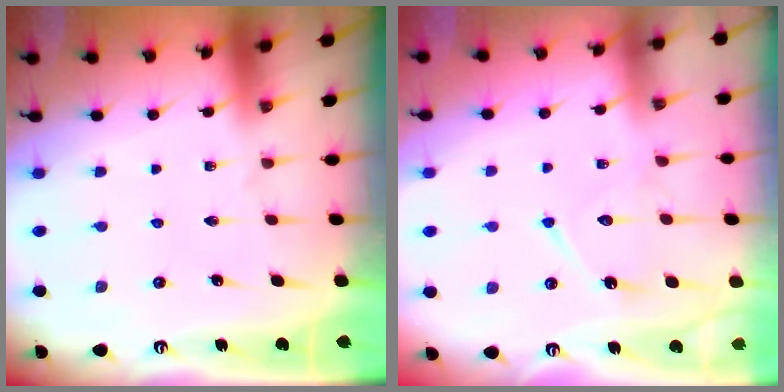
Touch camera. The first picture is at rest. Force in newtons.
{"total": 10.8, "press": 10.8, "slide": 0.8}